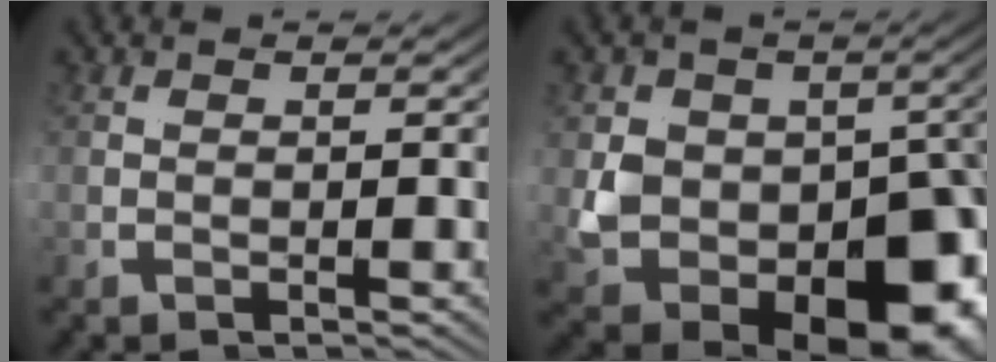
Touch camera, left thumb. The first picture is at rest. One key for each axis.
{"total": 17.6, "fx": -1.3, "fy": 13.2, "fz": 11.6, "tx": -0.197, "ty": -0.030, "tz": -0.020}